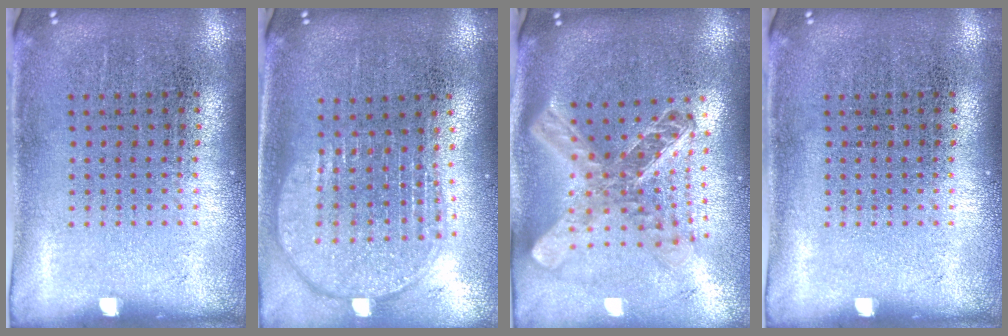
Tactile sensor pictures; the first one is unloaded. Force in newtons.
{"total": 1.9, "press": 1.6, "slide": 1.1}
{"total": 2.5, "press": 2.0, "slide": 1.6}
{"total": 0.0}